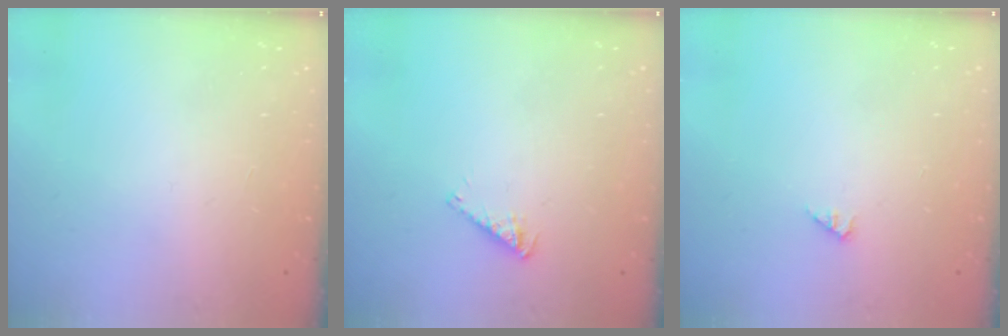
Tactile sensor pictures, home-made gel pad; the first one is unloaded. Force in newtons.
{"total": 2.9, "press": 2.9, "slide": 0.1}
{"total": 0.9, "press": 0.8, "slide": 0.2}